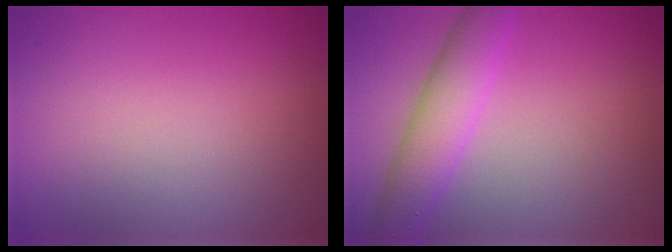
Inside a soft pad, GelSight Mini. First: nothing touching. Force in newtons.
{"total": 4.0, "press": 4.0, "slide": 0.2}